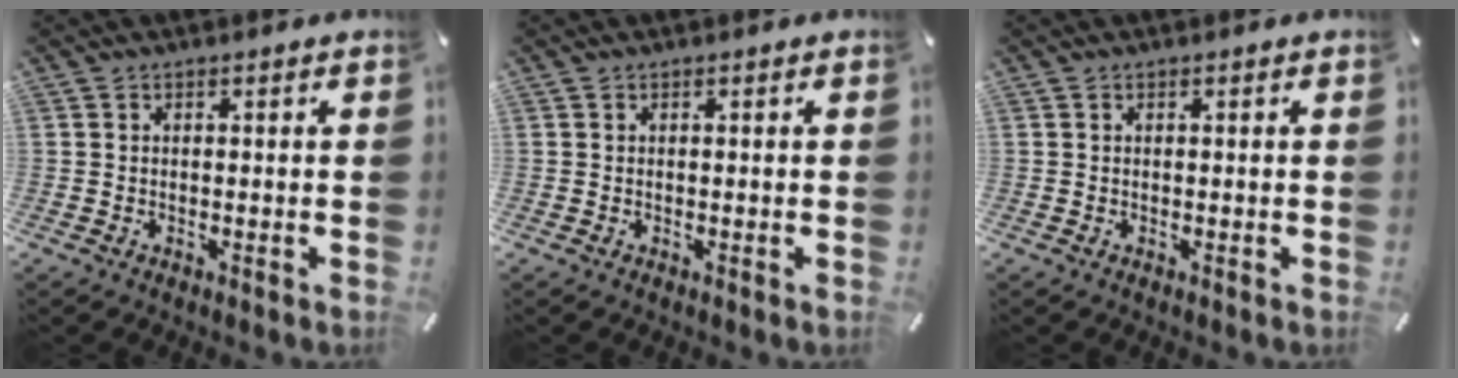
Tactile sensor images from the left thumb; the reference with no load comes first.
{"total": 0.0}
{"total": 0.0}